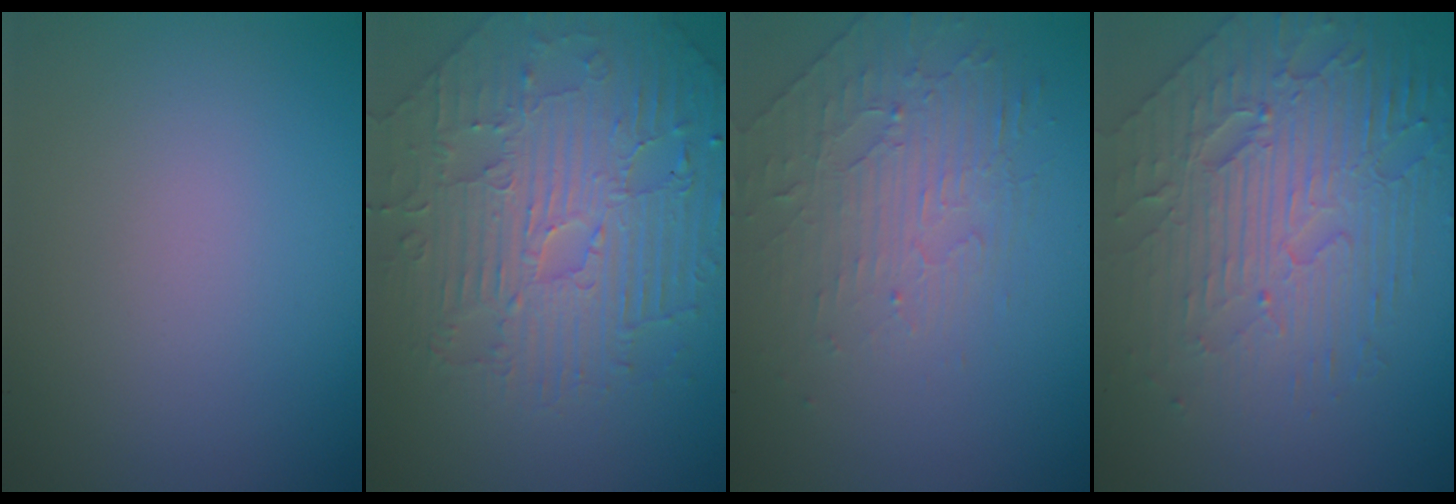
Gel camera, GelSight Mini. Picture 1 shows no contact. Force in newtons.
{"total": 5.1, "press": 4.9, "slide": 1.5}
{"total": 2.2, "press": 1.5, "slide": 1.7}
{"total": 6.7, "press": 4.9, "slide": 4.5}